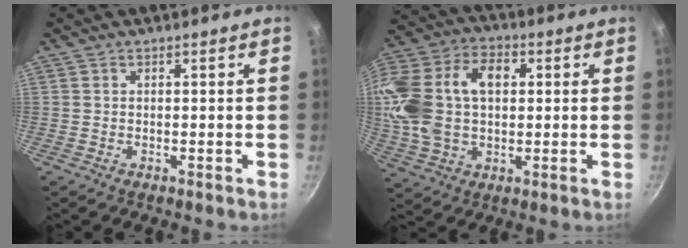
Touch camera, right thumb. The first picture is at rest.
{"total": 20.0, "force": [2.7, 13.5, 14.5], "torque": [-0.281, 0.031, 0.042]}